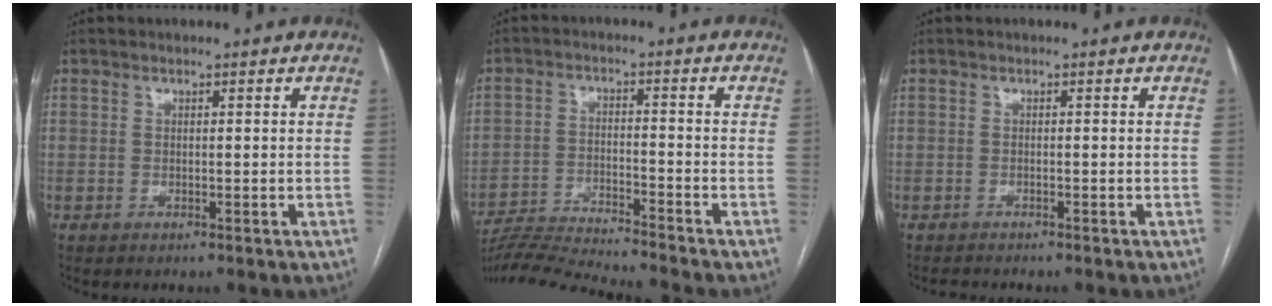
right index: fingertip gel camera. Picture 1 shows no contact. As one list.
[{"total": 12.1, "force": [-11.5, -2.1, 3.4], "torque": [-0.044, -0.009, -0.198]}, {"total": 1.6, "force": [-1.5, 0.2, 0.3], "torque": [-0.005, -0.004, -0.020]}]